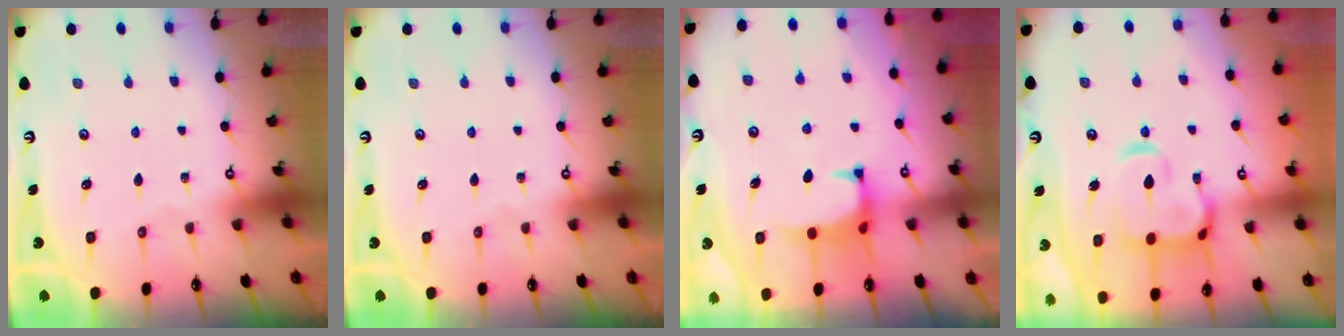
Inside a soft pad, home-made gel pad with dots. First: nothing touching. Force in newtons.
{"total": 0.0}
{"total": 0.8, "press": 0.6, "slide": 0.5}
{"total": 7.3, "press": 7.2, "slide": 1.6}